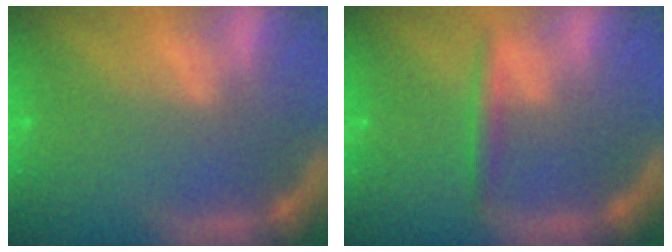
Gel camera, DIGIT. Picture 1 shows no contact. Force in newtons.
{"total": 1.9}